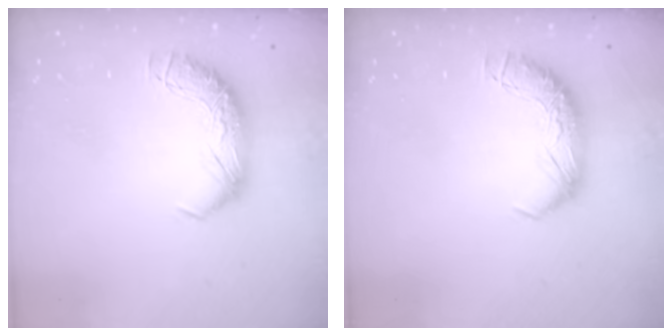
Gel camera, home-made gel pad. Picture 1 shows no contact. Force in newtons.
{"total": 0.0}